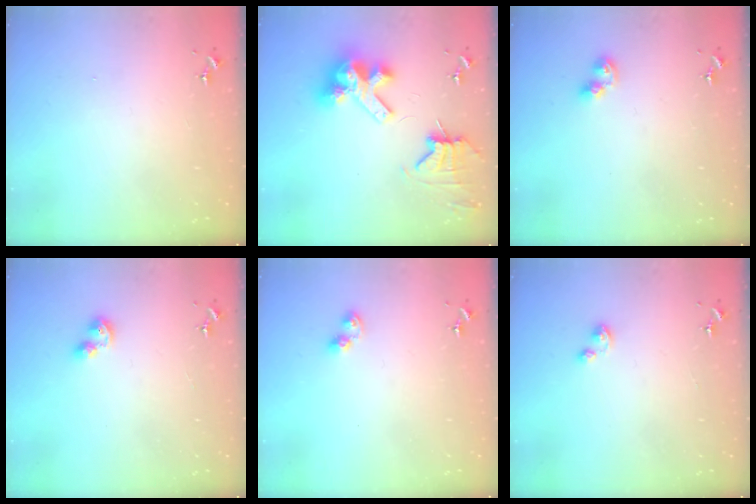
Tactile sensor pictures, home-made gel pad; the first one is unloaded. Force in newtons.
{"total": 13.8, "press": 13.6, "slide": 1.9}
{"total": 6.0, "press": 6.0, "slide": 0.3}
{"total": 6.8, "press": 6.8, "slide": 0.5}
{"total": 4.7, "press": 4.6, "slide": 0.4}
{"total": 2.9, "press": 2.9, "slide": 0.3}